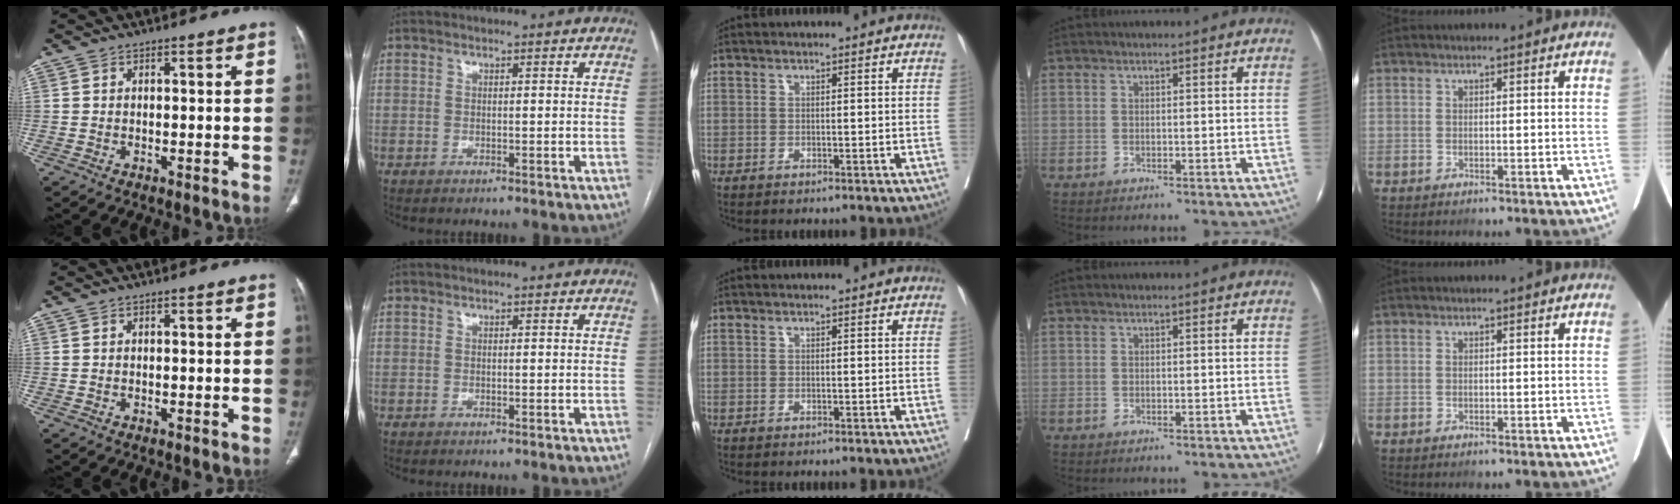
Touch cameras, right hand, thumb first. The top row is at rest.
{}